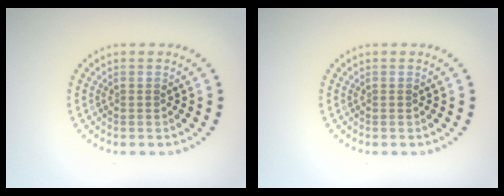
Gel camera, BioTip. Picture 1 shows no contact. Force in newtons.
{"total": 0.0}